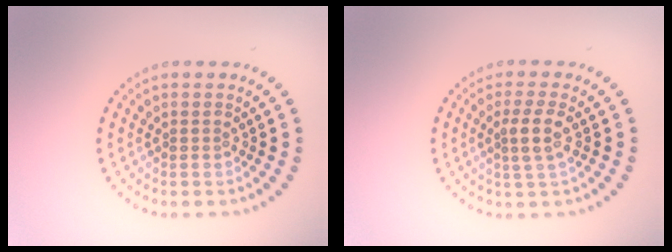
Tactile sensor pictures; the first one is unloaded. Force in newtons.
{"total": 2.5, "press": 2.2, "slide": 1.1}